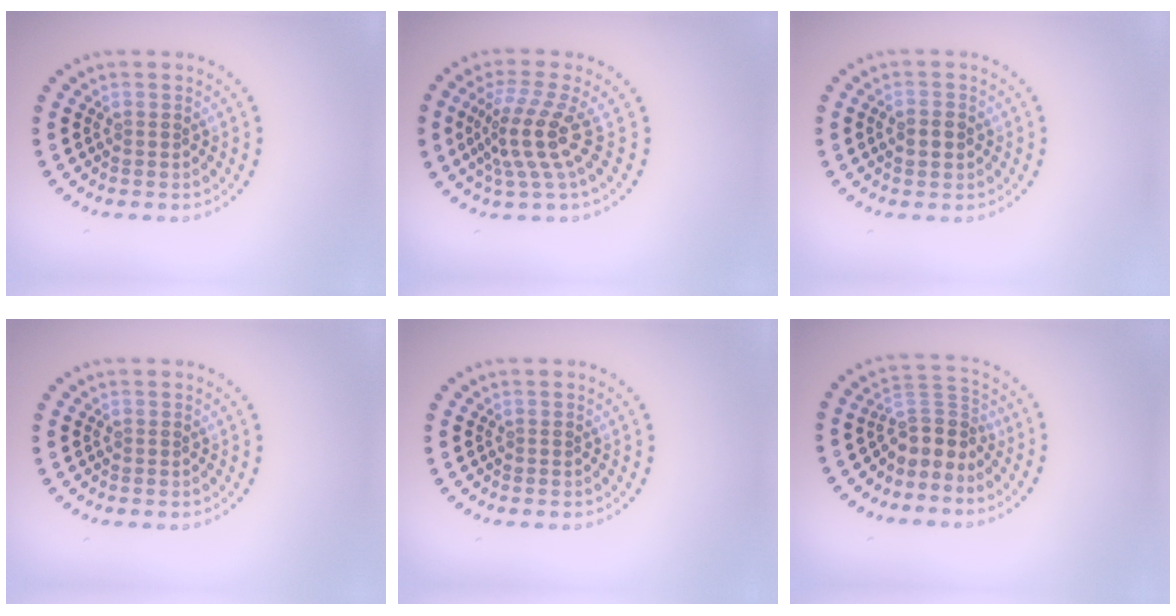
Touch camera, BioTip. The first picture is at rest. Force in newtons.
{"total": 4.1, "press": 2.8, "slide": 3.1}
{"total": 2.3, "press": 2.3, "slide": 0.0}
{"total": 0.0}
{"total": 0.0}
{"total": 3.3, "press": 2.5, "slide": 2.2}